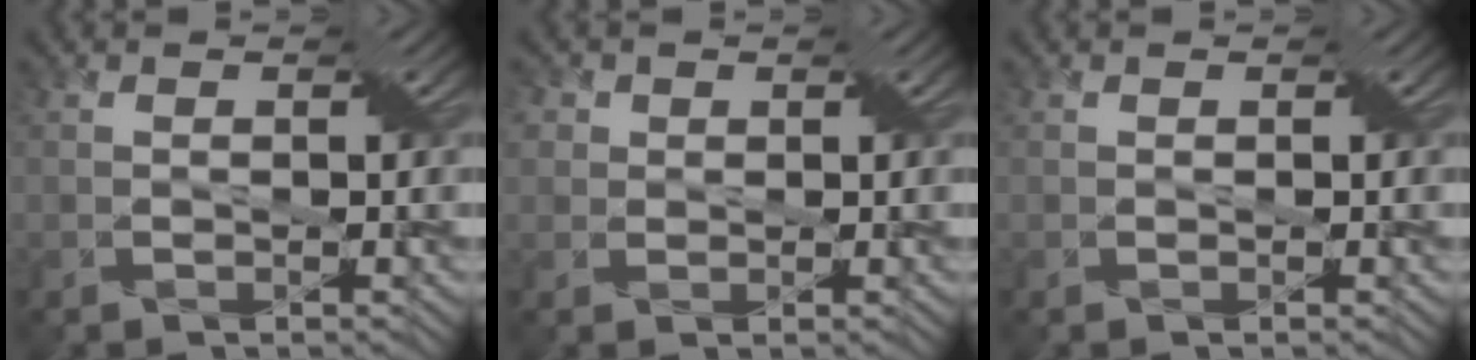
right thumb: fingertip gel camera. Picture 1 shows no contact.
{"total": 4.7, "force": [2.2, 3.7, 1.7], "torque": [-0.044, 0.023, 0.017]}
{"total": 0.0}